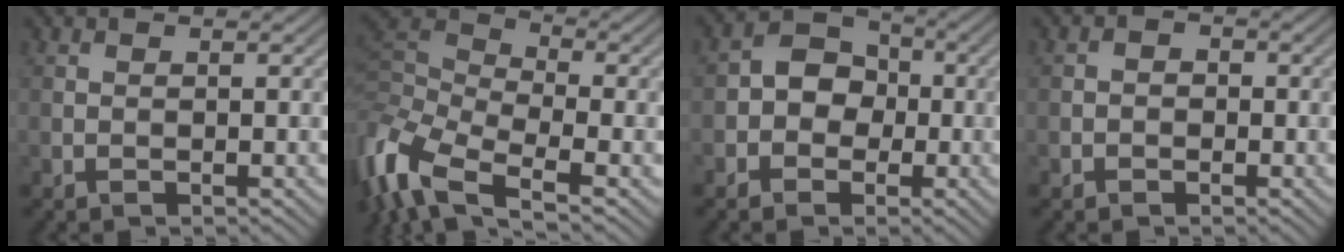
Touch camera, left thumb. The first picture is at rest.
{"total": 10.8, "force": [-4.3, 4.8, 8.7], "torque": [-0.208, 0.003, -0.102]}
{"total": 5.1, "force": [-1.0, 4.3, 2.6], "torque": [-0.033, 0.008, -0.034]}
{"total": 1.7, "force": [-0.5, 1.5, 0.5], "torque": [0.004, 0.002, -0.016]}